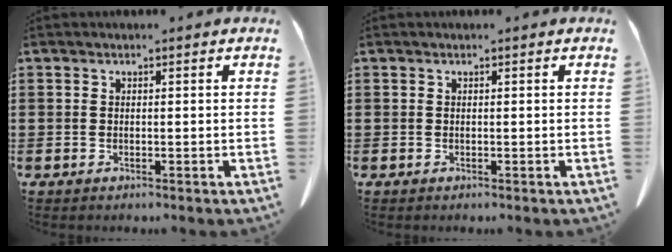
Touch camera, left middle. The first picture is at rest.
{"total": 0.0}